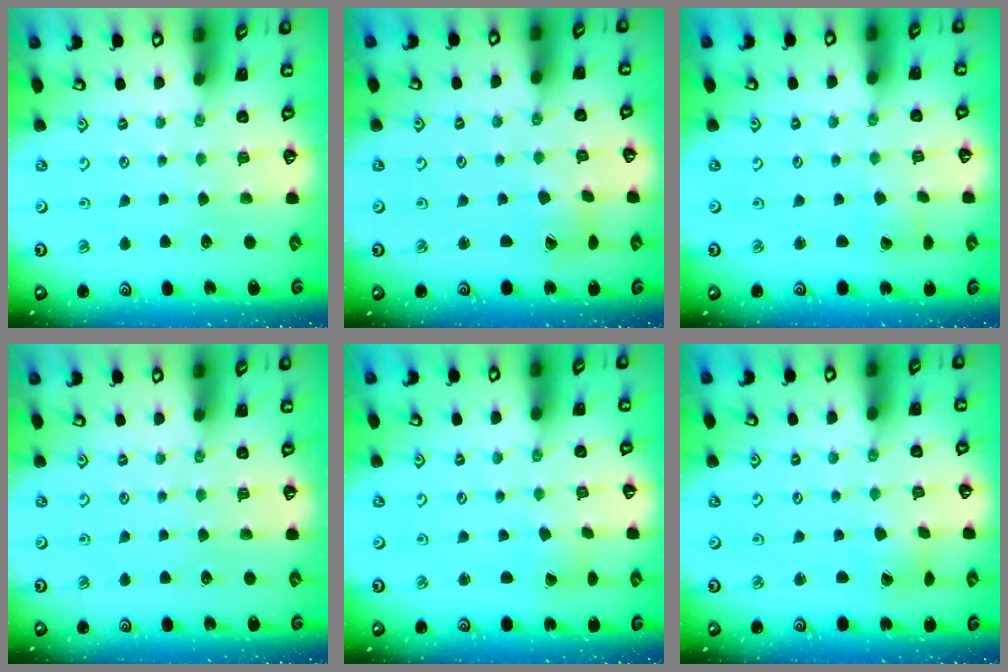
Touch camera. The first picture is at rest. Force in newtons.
{"total": 2.0, "press": 2.0, "slide": 0.4}
{"total": 2.0, "press": 2.0, "slide": 0.2}
{"total": 0.0}
{"total": 2.0, "press": 2.0, "slide": 0.2}
{"total": 1.2, "press": 1.2, "slide": 0.2}